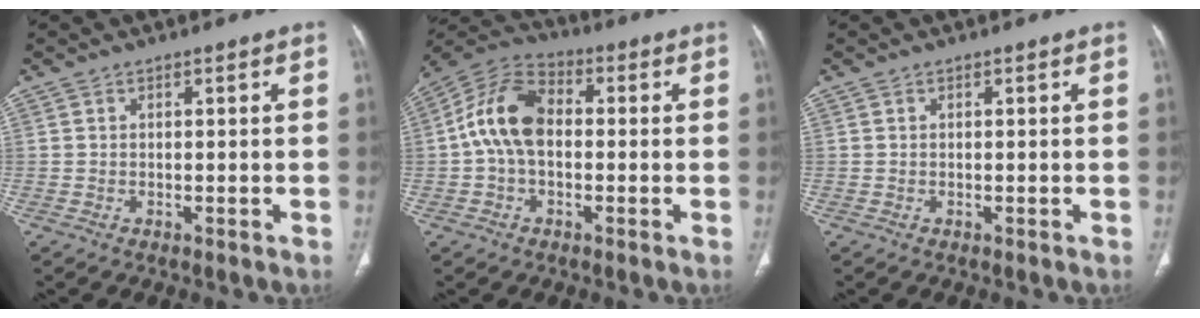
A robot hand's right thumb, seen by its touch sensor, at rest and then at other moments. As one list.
[{"total": 11.8, "force": [0.1, 7.6, 9.0], "torque": [-0.169, 0.032, -0.010]}, {"total": 0.0}]